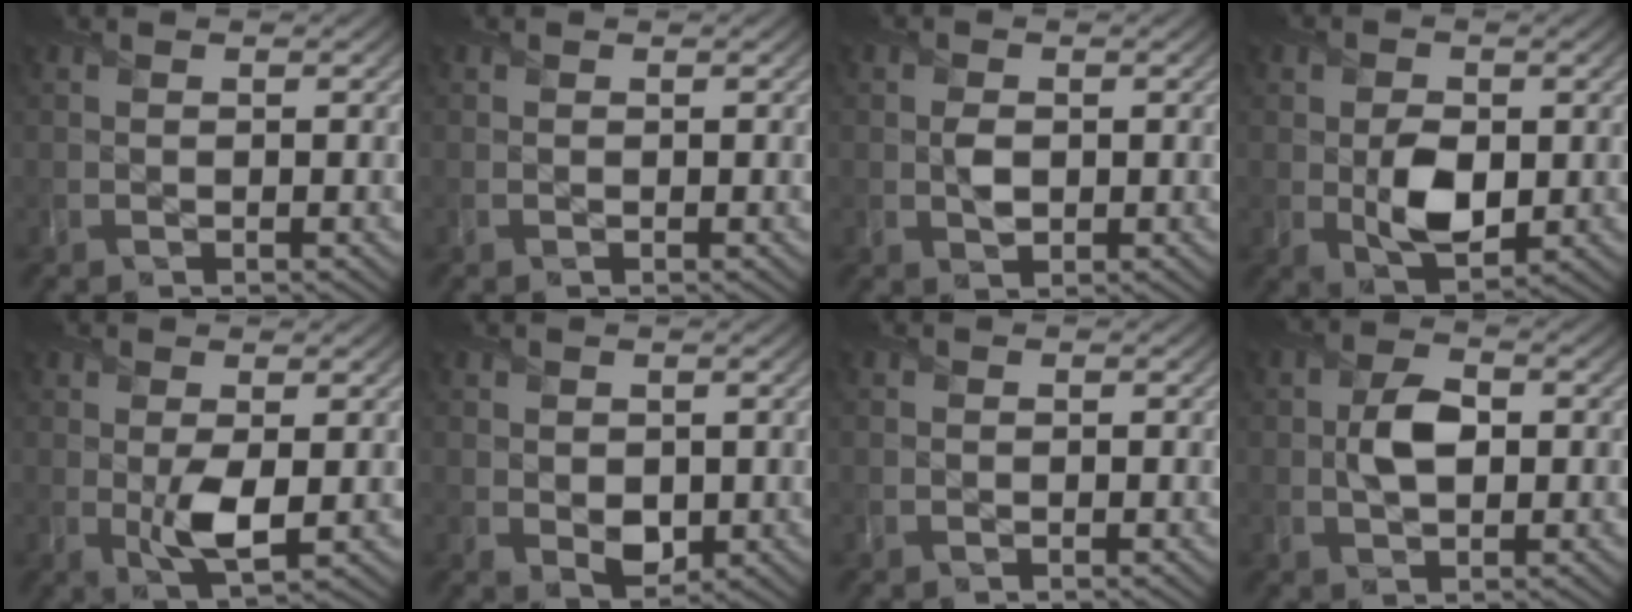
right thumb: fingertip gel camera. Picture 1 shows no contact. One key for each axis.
{"total": 0.0}
{"total": 2.1, "fx": 0.0, "fy": 1.6, "fz": 1.4, "tx": -0.030, "ty": -0.005, "tz": -0.002}
{"total": 5.7, "fx": -0.4, "fy": 3.9, "fz": 4.2, "tx": -0.082, "ty": -0.015, "tz": -0.005}
{"total": 4.3, "fx": -0.1, "fy": 1.9, "fz": 3.8, "tx": -0.081, "ty": -0.010, "tz": 0.000}
{"total": 2.8, "fx": 0.3, "fy": 2.2, "fz": 1.8, "tx": -0.039, "ty": -0.011, "tz": 0.008}
{"total": 0.0}
{"total": 4.6, "fx": 0.2, "fy": 2.9, "fz": 3.6, "tx": -0.078, "ty": -0.001, "tz": -0.001}